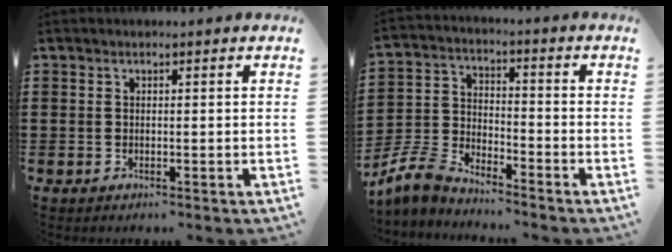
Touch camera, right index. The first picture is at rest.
{"total": 6.3, "force": [-5.9, 1.4, 1.6], "torque": [-0.062, -0.003, -0.127]}